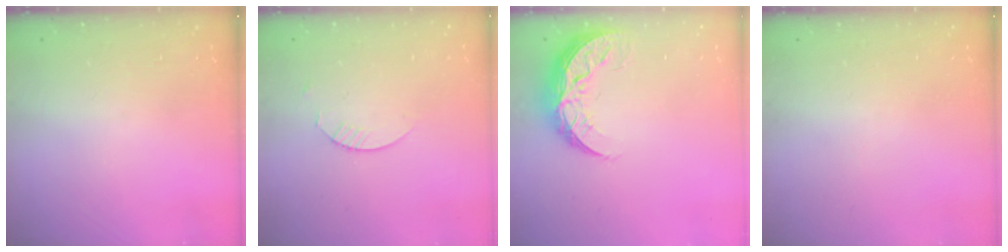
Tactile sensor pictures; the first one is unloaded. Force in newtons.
{"total": 1.8, "press": 1.8, "slide": 0.2}
{"total": 9.0, "press": 9.0, "slide": 0.3}
{"total": 0.0}